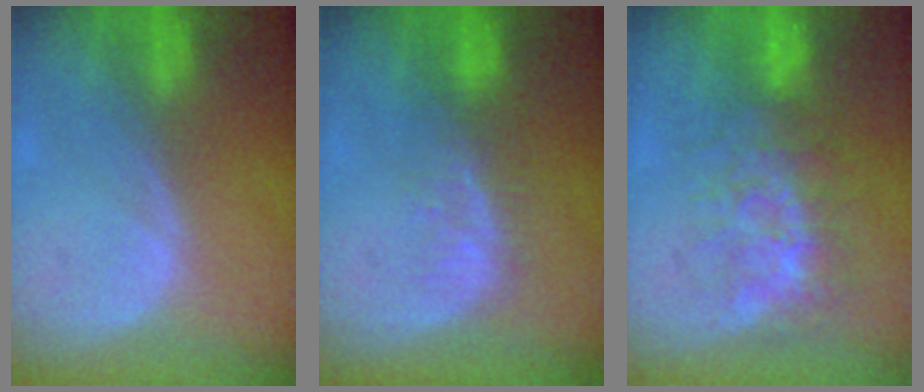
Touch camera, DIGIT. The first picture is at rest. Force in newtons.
{"total": 4.1, "press": 3.7, "slide": 1.8}
{"total": 8.4, "press": 7.5, "slide": 3.7}